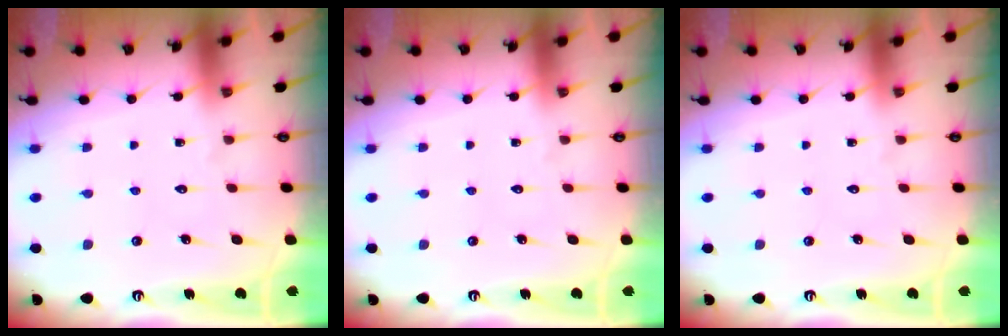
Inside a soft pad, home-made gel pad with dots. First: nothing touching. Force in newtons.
{"total": 0.0}
{"total": 0.0}